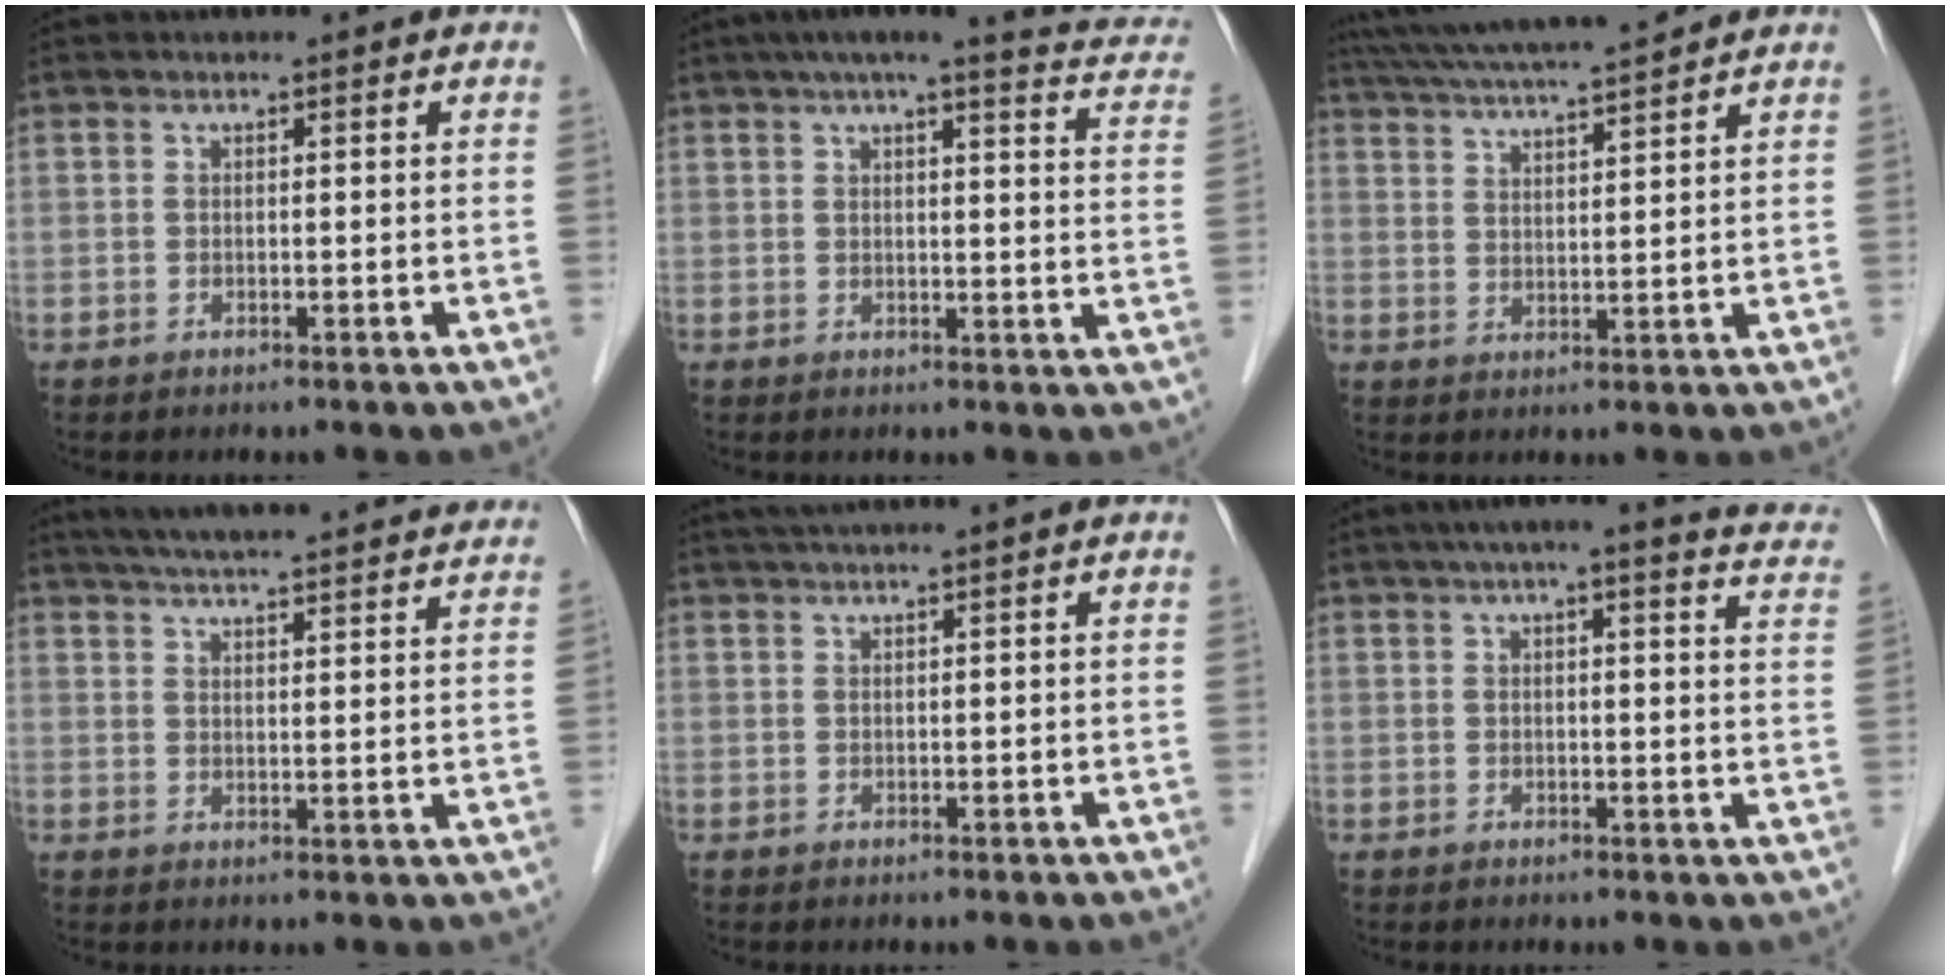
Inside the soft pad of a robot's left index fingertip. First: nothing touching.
{"total": 17.6, "force": [14.4, 2.7, 9.8], "torque": [-0.124, 0.012, 0.156]}
{"total": 13.0, "force": [11.6, 0.2, 5.9], "torque": [-0.114, 0.025, 0.186]}
{"total": 25.7, "force": [23.6, 2.6, 9.9], "torque": [-0.161, -0.008, 0.299]}
{"total": 4.6, "force": [3.7, -0.8, 2.6], "torque": [-0.039, 0.026, 0.067]}
{"total": 17.5, "force": [15.2, 2.3, 8.3], "torque": [-0.100, -0.005, 0.165]}